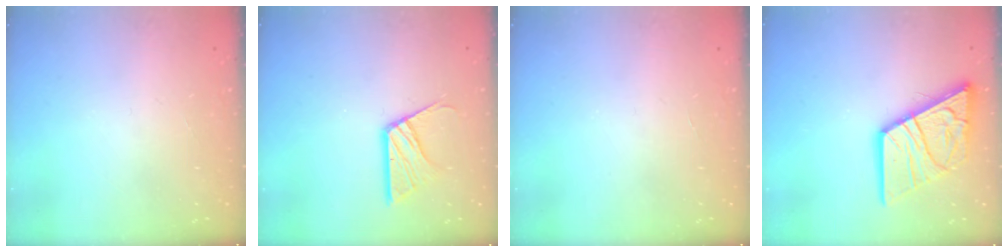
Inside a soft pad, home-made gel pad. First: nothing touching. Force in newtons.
{"total": 11.1, "press": 11.1, "slide": 0.8}
{"total": 0.0}
{"total": 16.4, "press": 16.3, "slide": 1.9}